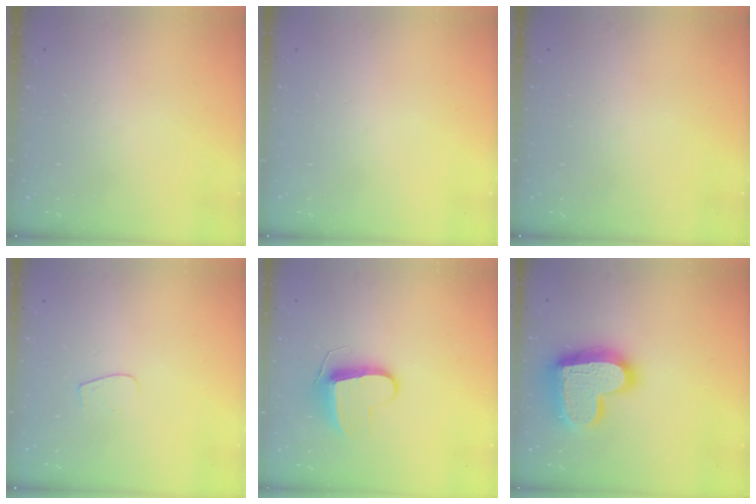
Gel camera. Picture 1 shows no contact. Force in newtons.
{"total": 0.0}
{"total": 0.0}
{"total": 4.0, "press": 4.0, "slide": 0.4}
{"total": 9.7, "press": 9.7, "slide": 0.2}
{"total": 20.2, "press": 20.1, "slide": 1.7}